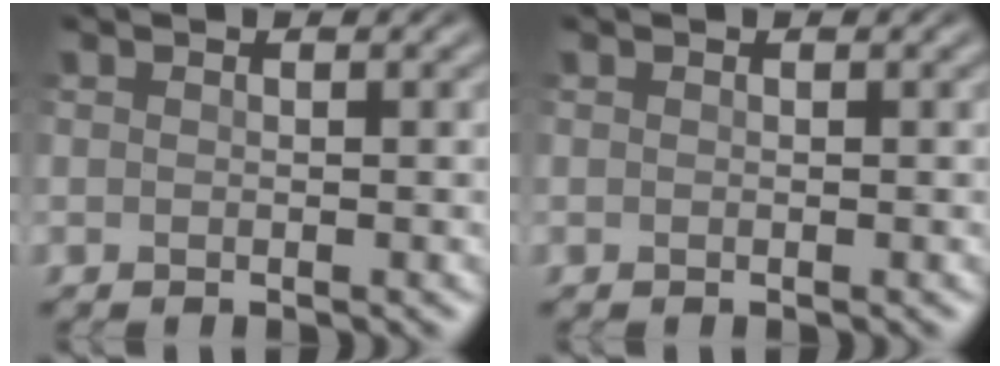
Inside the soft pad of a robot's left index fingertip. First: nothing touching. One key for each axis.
{"total": 0.0}